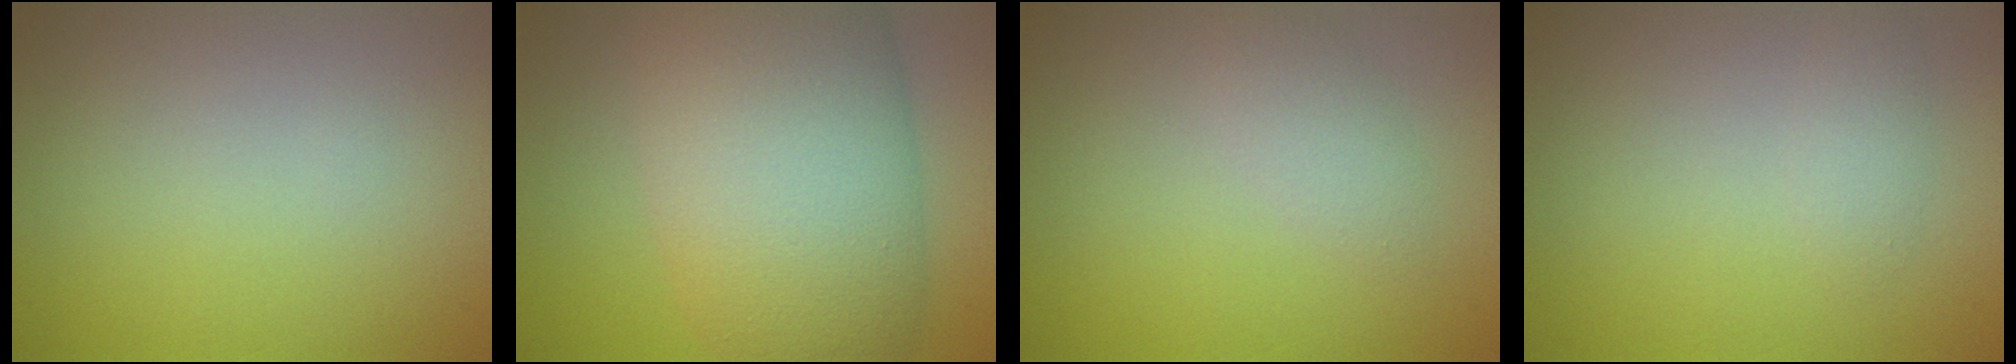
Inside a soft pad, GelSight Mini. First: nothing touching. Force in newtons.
{"total": 11.8, "press": 11.8, "slide": 0.3}
{"total": 1.5, "press": 1.5, "slide": 0.1}
{"total": 1.0, "press": 1.0, "slide": 0.0}